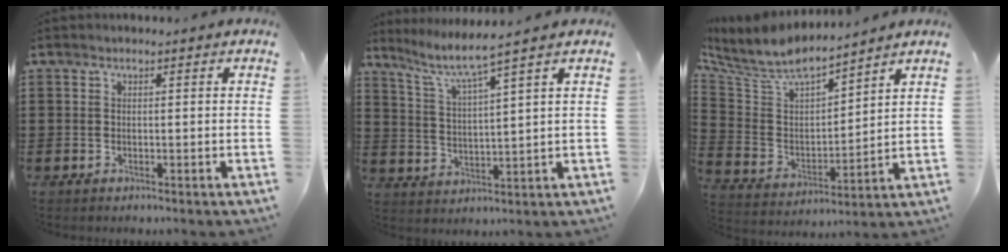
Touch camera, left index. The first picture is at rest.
{"total": 4.3, "force": [3.4, -0.4, 2.6], "torque": [-0.068, -0.025, 0.051]}
{"total": 7.6, "force": [6.9, 1.8, 2.8], "torque": [-0.090, -0.045, 0.116]}